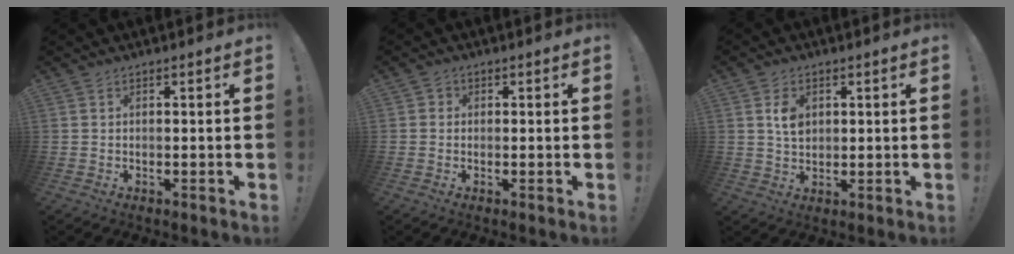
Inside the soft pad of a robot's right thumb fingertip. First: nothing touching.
{"total": 1.5, "force": [-0.2, 1.4, 0.6], "torque": [-0.012, 0.006, -0.003]}
{"total": 5.2, "force": [1.4, 3.9, 3.2], "torque": [-0.040, -0.002, 0.023]}